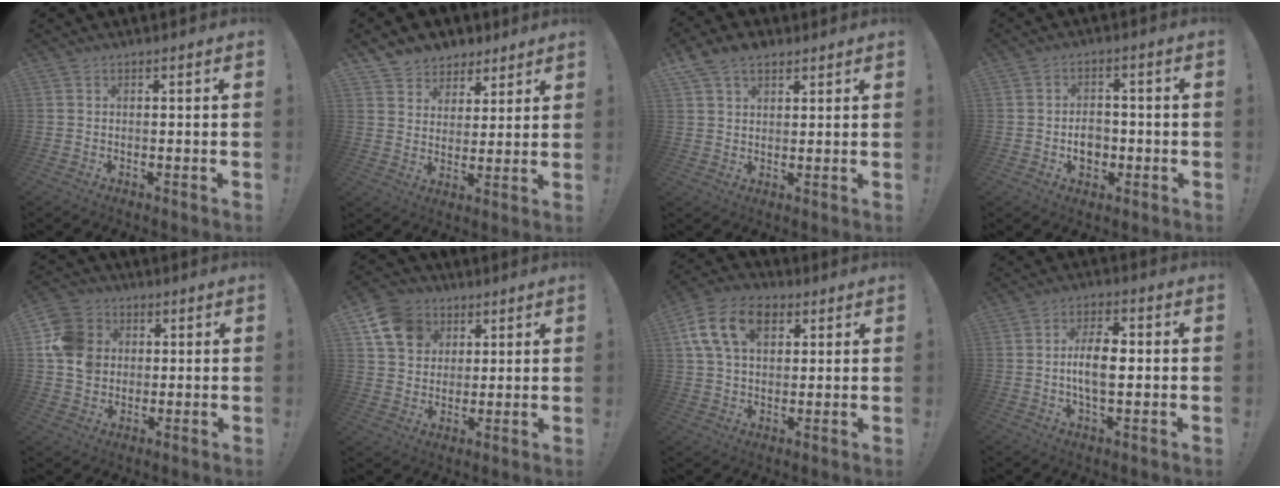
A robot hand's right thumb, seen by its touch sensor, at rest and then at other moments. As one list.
[{"total": 7.1, "force": [4.6, 5.4, 0.6], "torque": [-0.014, -0.035, 0.094]}, {"total": 7.1, "force": [4.6, 4.3, 3.3], "torque": [-0.062, -0.009, 0.090]}, {"total": 0.6, "force": [0.0, 0.6, 0.1], "torque": [-0.010, 0.005, 0.001]}, {"total": 12.2, "force": [1.7, 10.9, 5.3], "torque": [-0.095, 0.005, 0.038]}, {"total": 12.6, "force": [5.7, 10.1, 5.0], "torque": [-0.082, -0.024, 0.116]}, {"total": 15.1, "force": [5.8, 10.1, 9.6], "torque": [-0.161, -0.010, 0.110]}, {"total": 8.9, "force": [-0.5, 4.1, 7.9], "torque": [-0.150, 0.006, -0.013]}]